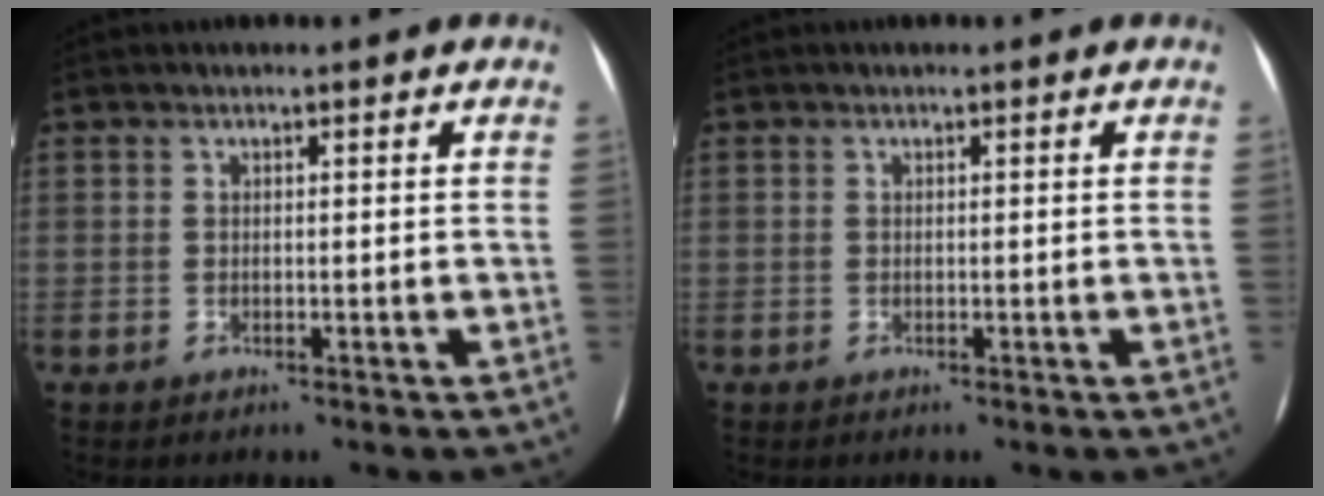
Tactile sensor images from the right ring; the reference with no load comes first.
{"total": 0.0}